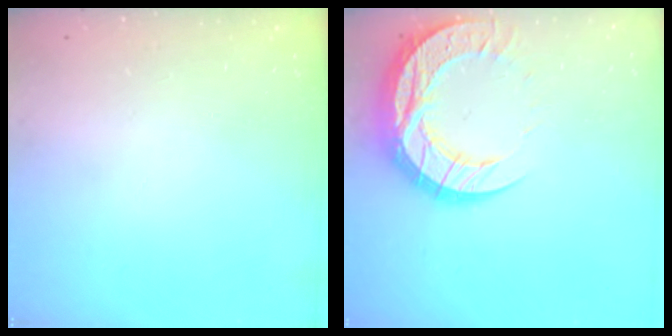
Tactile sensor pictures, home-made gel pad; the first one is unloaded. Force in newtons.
{"total": 18.4, "press": 18.4, "slide": 1.6}